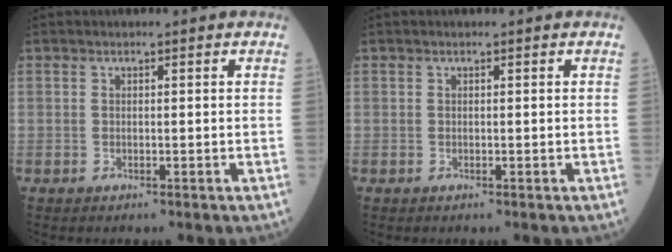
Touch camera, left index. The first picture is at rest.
{"total": 0.0}